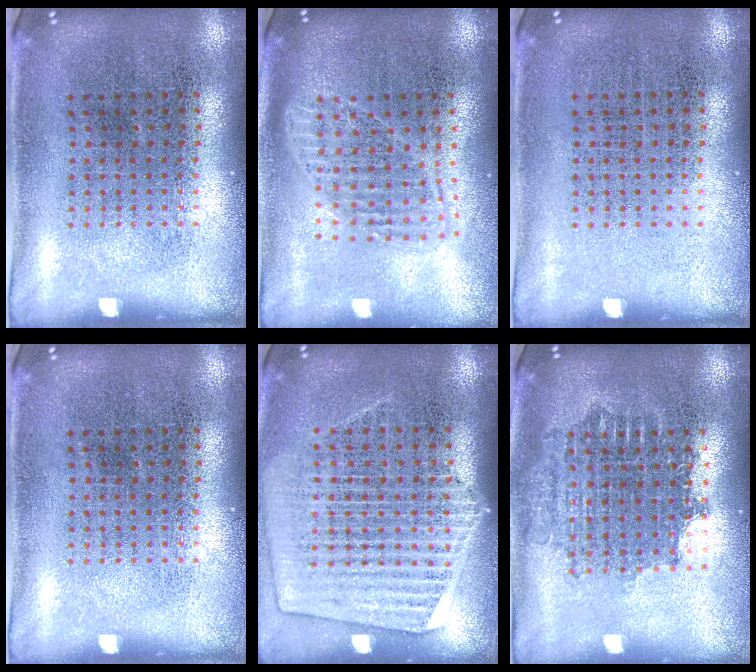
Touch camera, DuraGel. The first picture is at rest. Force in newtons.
{"total": 1.7, "press": 1.5, "slide": 0.9}
{"total": 0.0}
{"total": 0.0}
{"total": 1.6, "press": 1.4, "slide": 0.7}
{"total": 1.7, "press": 1.4, "slide": 1.0}